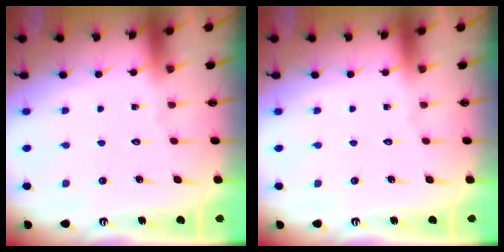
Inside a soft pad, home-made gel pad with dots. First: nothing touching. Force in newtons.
{"total": 0.0}